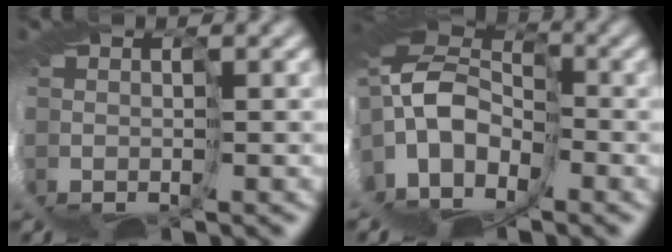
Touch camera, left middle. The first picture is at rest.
{"total": 7.9, "force": [1.8, 4.6, 6.2], "torque": [-0.126, 0.012, 0.032]}